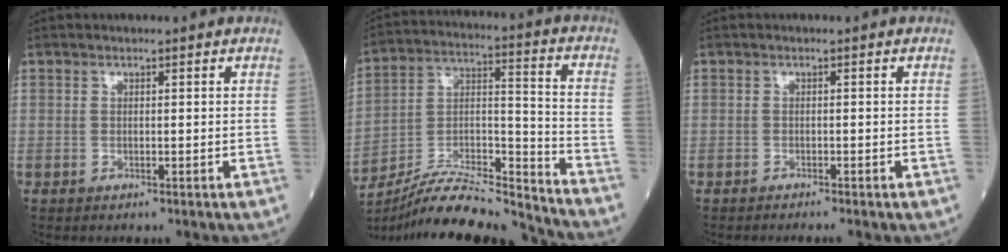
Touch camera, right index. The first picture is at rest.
{"total": 17.9, "force": [-17.1, 0.3, 5.2], "torque": [-0.093, 0.029, -0.296]}
{"total": 1.4, "force": [-1.2, 0.0, 0.7], "torque": [-0.012, -0.001, -0.015]}